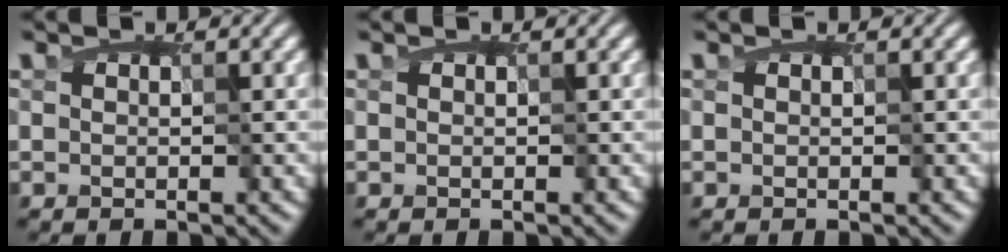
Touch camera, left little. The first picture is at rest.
{"total": 0.0}
{"total": 0.0}